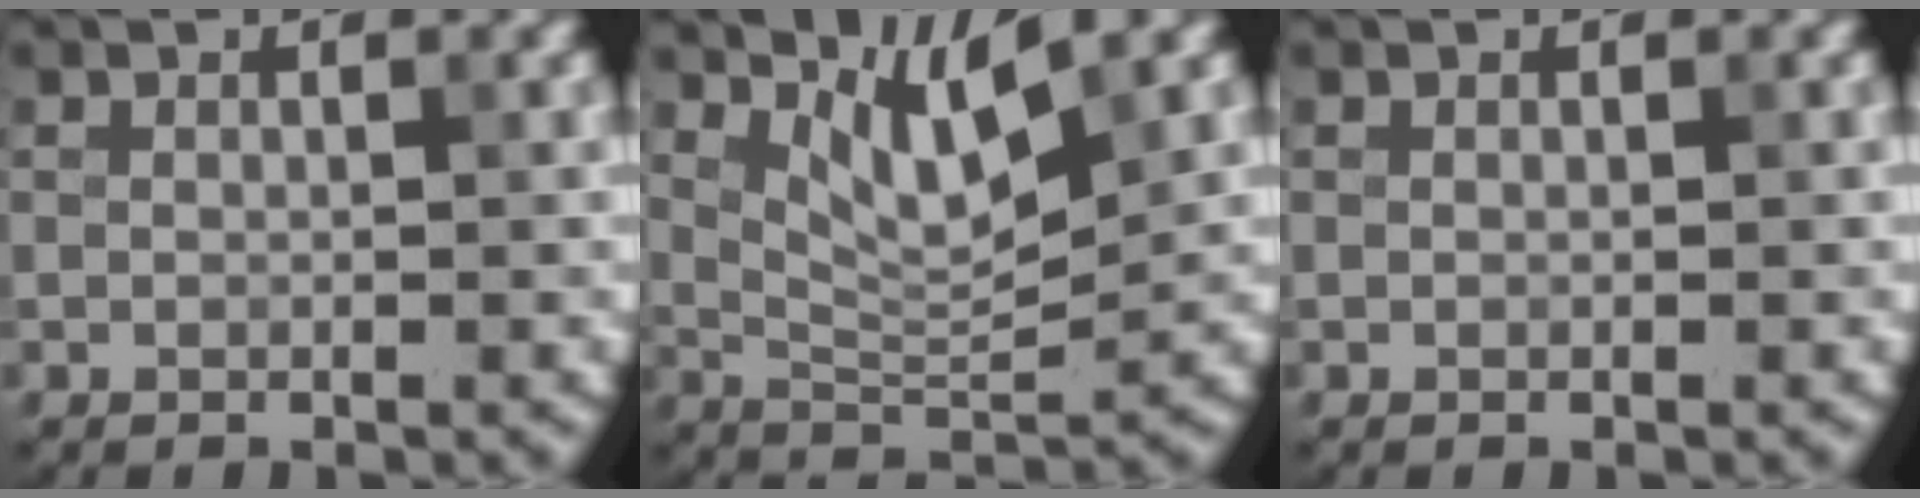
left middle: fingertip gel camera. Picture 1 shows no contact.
{"total": 4.6, "force": [2.6, 0.9, 3.7], "torque": [-0.076, -0.009, 0.053]}
{"total": 0.0}